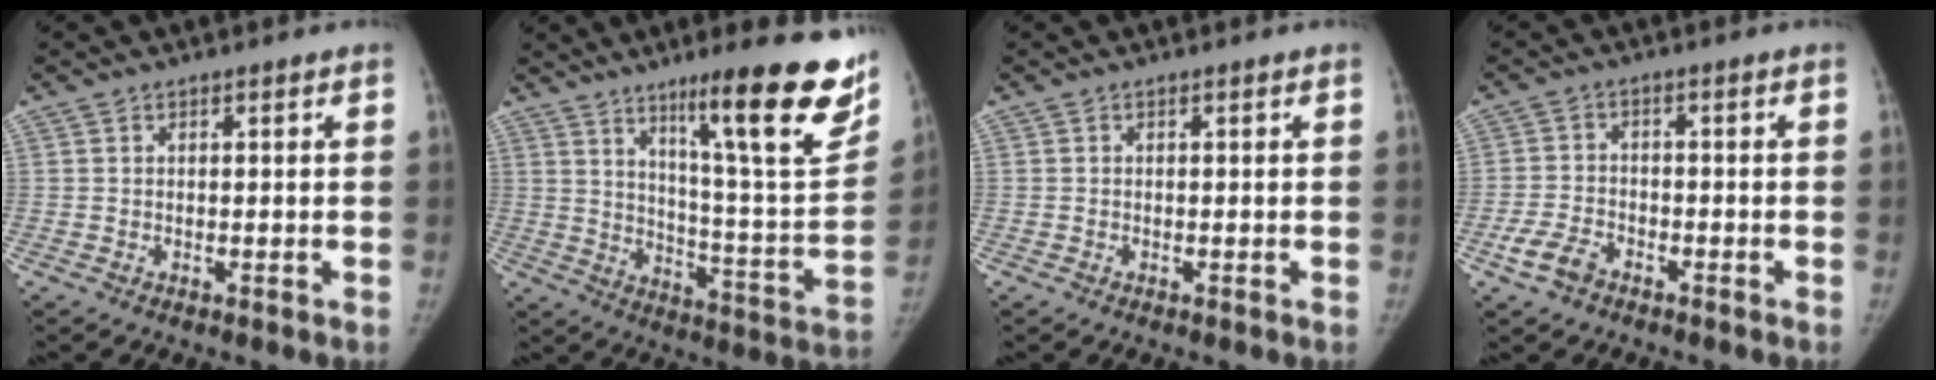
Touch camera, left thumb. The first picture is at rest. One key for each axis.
{"total": 24.7, "fx": 14.9, "fy": 3.9, "fz": 19.4, "tx": -0.242, "ty": -0.073, "tz": 0.228}
{"total": 0.0}
{"total": 4.9, "fx": -3.0, "fy": 2.9, "fz": 2.6, "tx": -0.055, "ty": 0.015, "tz": -0.056}